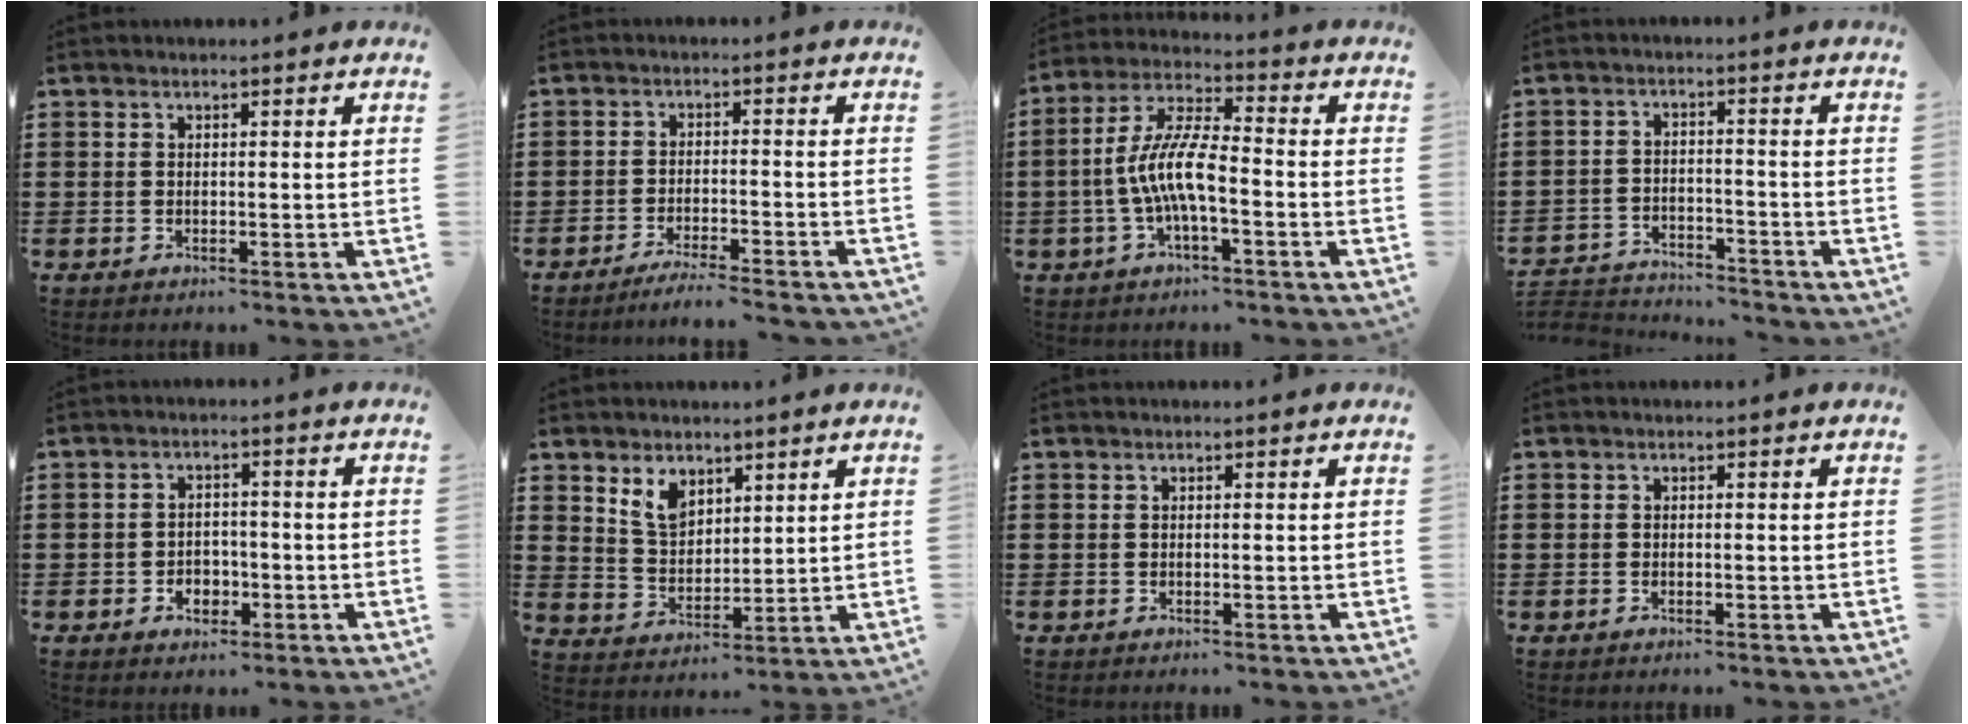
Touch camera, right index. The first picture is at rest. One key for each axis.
{"total": 3.3, "fx": -3.1, "fy": -0.3, "fz": 1.0, "tx": -0.025, "ty": -0.006, "tz": -0.064}
{"total": 8.6, "fx": -2.3, "fy": 2.1, "fz": 8.0, "tx": -0.177, "ty": -0.007, "tz": -0.049}
{"total": 3.6, "fx": -3.5, "fy": 0.6, "fz": 0.2, "tx": -0.017, "ty": 0.001, "tz": -0.078}
{"total": 2.8, "fx": -1.2, "fy": 2.2, "fz": 1.3, "tx": -0.021, "ty": 0.001, "tz": -0.029}
{"total": 5.4, "fx": 3.6, "fy": 3.3, "fz": 2.2, "tx": -0.059, "ty": 0.005, "tz": 0.069}
{"total": 0.0}
{"total": 0.0}